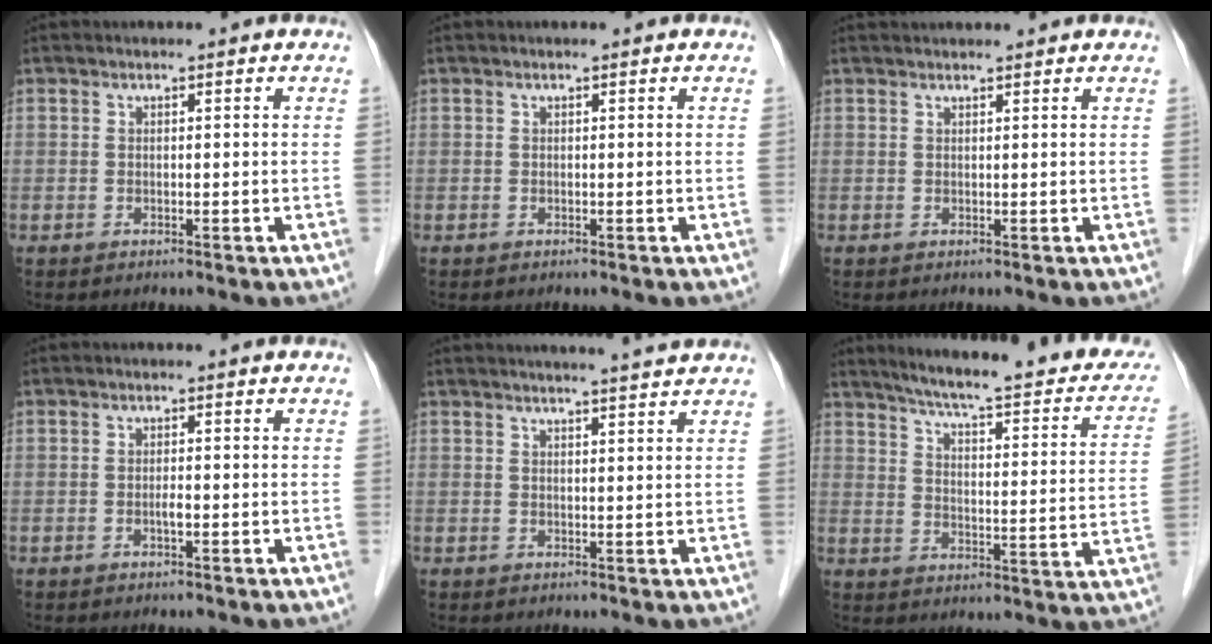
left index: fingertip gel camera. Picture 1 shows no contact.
{"total": 0.0}
{"total": 3.5, "force": [3.3, 0.3, 1.0], "torque": [-0.010, 0.029, 0.043]}
{"total": 1.3, "force": [-1.1, 0.1, 0.7], "torque": [-0.016, -0.006, -0.018]}
{"total": 5.3, "force": [4.9, -0.9, 2.0], "torque": [-0.030, 0.001, 0.052]}
{"total": 23.3, "force": [19.4, 3.7, 12.4], "torque": [-0.167, -0.029, 0.235]}